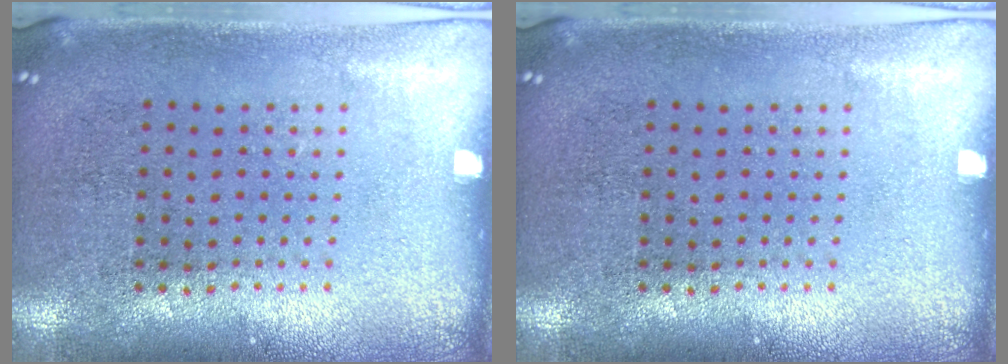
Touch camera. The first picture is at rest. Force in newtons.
{"total": 0.0}